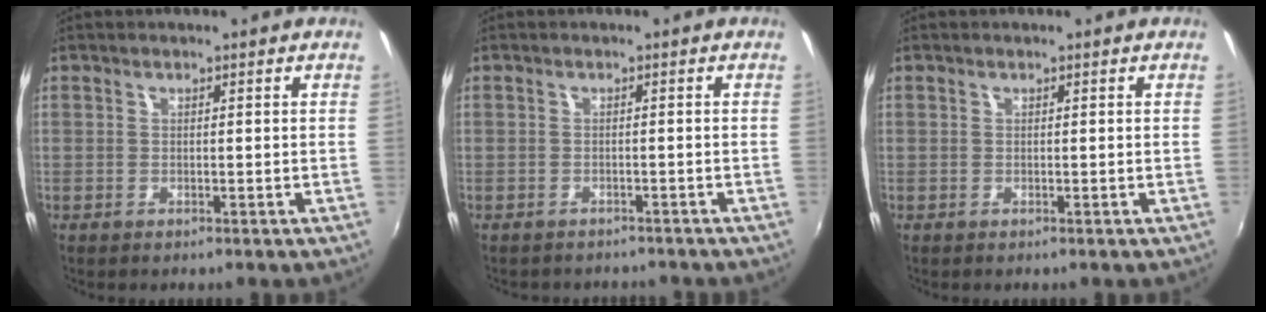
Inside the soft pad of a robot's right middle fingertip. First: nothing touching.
{"total": 3.3, "force": [-3.0, 1.5, 0.5], "torque": [-0.016, -0.005, -0.042]}
{"total": 0.0}